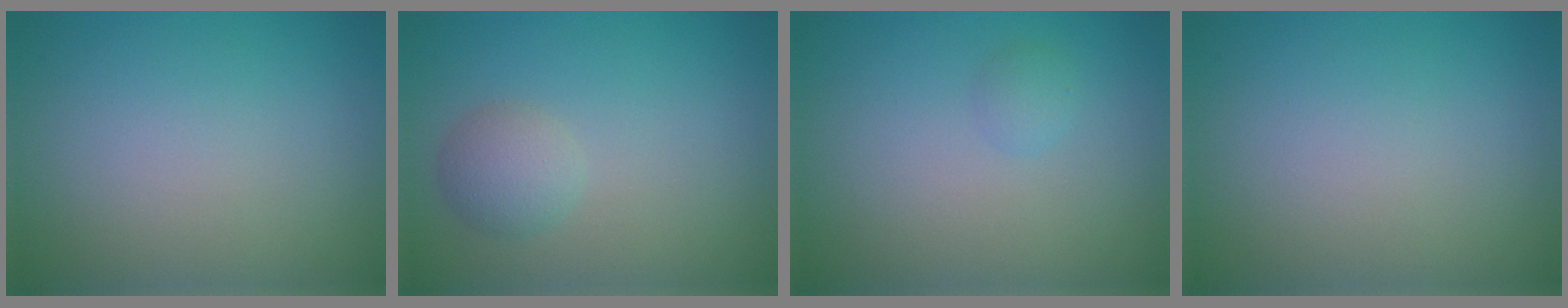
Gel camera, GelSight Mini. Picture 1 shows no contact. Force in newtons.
{"total": 2.2, "press": 2.2, "slide": 0.1}
{"total": 0.9, "press": 0.9, "slide": 0.1}
{"total": 0.0}